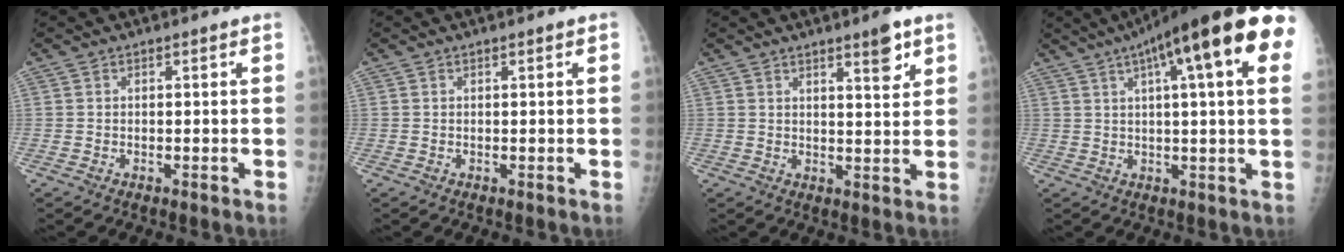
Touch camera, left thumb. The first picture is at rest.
{"total": 0.6, "force": [0.3, 0.1, 0.5], "torque": [-0.007, 0.001, 0.004]}
{"total": 5.3, "force": [3.3, 1.1, 3.9], "torque": [-0.049, -0.023, 0.048]}
{"total": 22.8, "force": [9.9, 4.5, 20.0], "torque": [-0.286, 0.020, 0.132]}